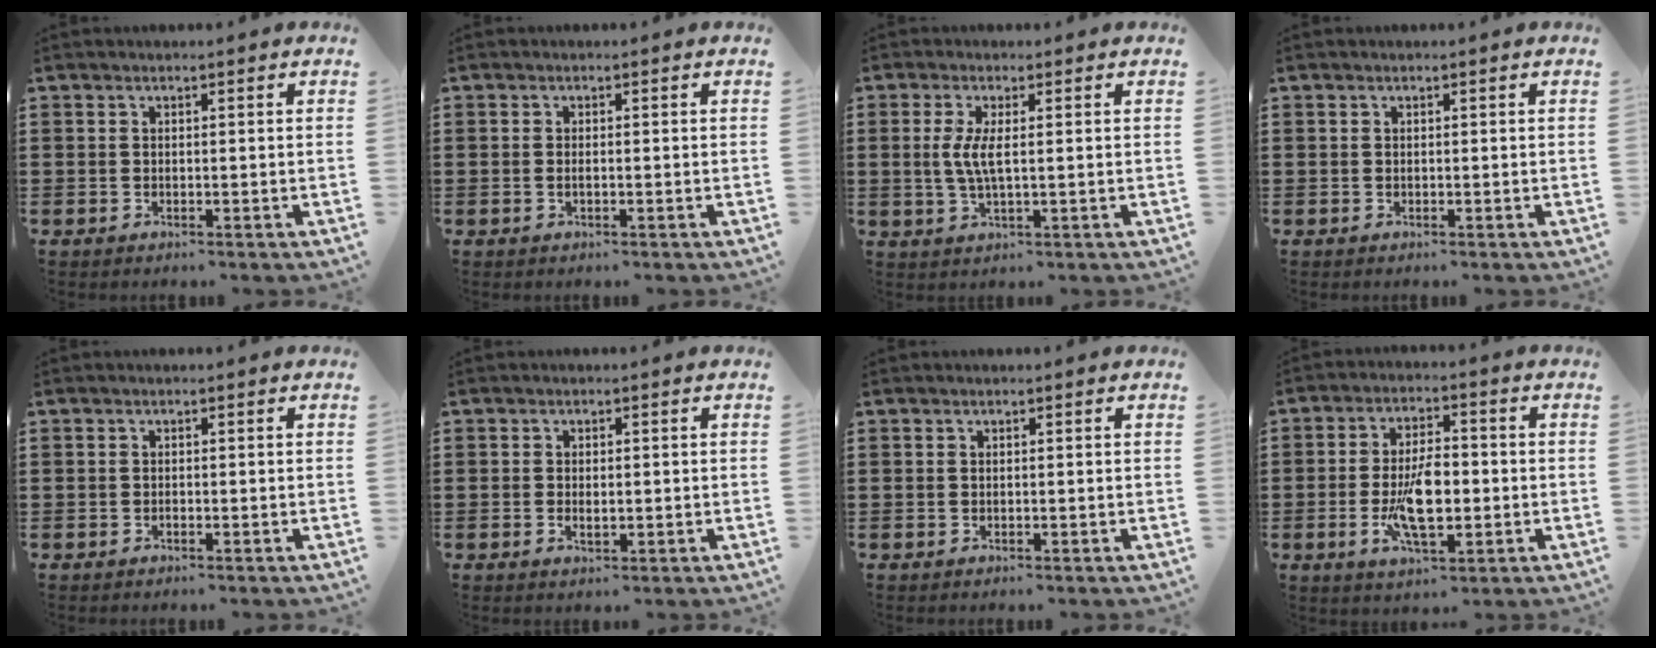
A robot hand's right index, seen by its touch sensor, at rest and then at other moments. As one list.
[{"total": 0.7, "force": [-0.2, 0.0, 0.6], "torque": [-0.013, -0.005, -0.003]}, {"total": 4.0, "force": [0.4, 0.7, 3.9], "torque": [-0.089, -0.007, 0.001]}, {"total": 0.0}, {"total": 0.0}, {"total": 1.5, "force": [-0.2, 0.7, 1.3], "torque": [-0.024, 0.003, -0.003]}, {"total": 0.0}, {"total": 9.2, "force": [-1.7, 4.0, 8.1], "torque": [-0.177, -0.006, -0.036]}]